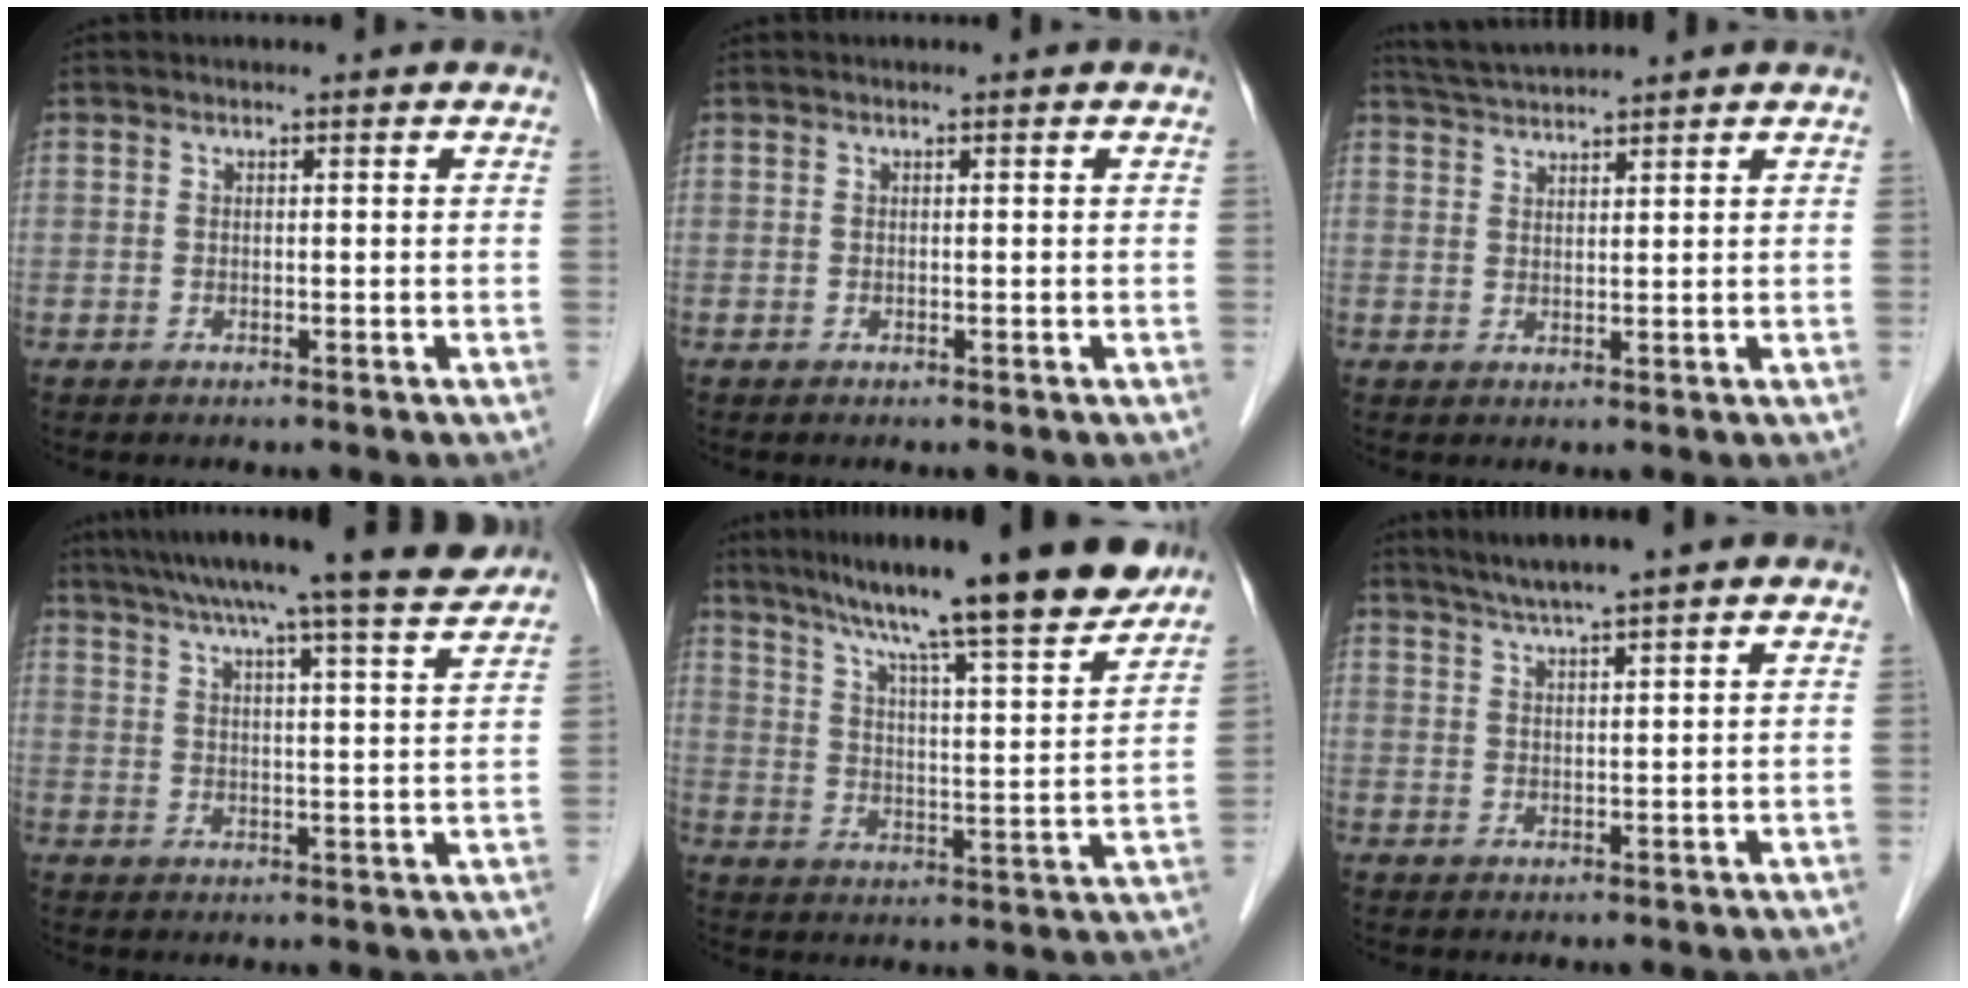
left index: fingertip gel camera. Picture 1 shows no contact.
{"total": 0.0}
{"total": 4.5, "force": [4.4, -0.6, 1.2], "torque": [-0.026, 0.025, 0.084]}
{"total": 16.7, "force": [14.5, -0.6, 8.2], "torque": [-0.130, 0.000, 0.198]}
{"total": 19.5, "force": [16.1, 0.5, 10.9], "torque": [-0.165, 0.002, 0.240]}
{"total": 5.2, "force": [4.2, -0.8, 2.8], "torque": [-0.053, 0.014, 0.079]}